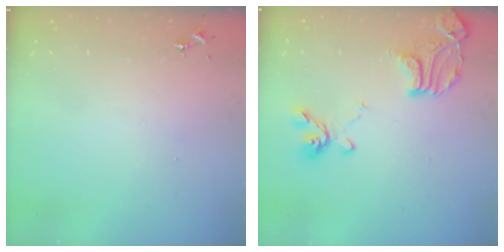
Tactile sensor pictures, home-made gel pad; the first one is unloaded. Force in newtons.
{"total": 17.9, "press": 17.8, "slide": 1.9}